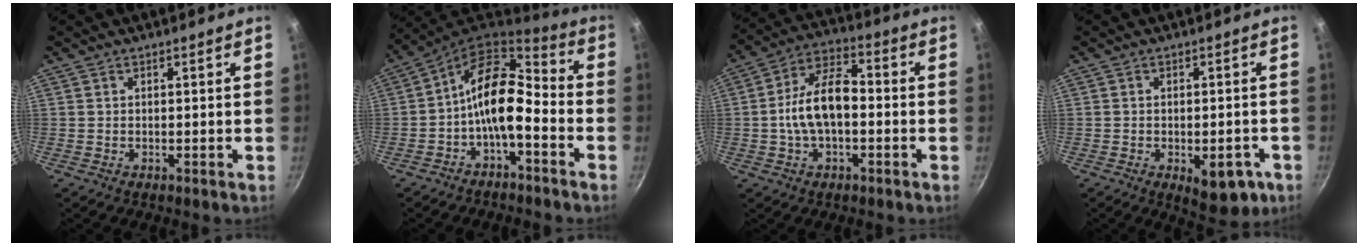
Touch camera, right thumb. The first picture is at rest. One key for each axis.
{"total": 12.1, "fx": -3.7, "fy": 6.2, "fz": 9.7, "tx": -0.157, "ty": 0.062, "tz": -0.078}
{"total": 12.0, "fx": -1.4, "fy": 6.6, "fz": 9.9, "tx": -0.161, "ty": 0.042, "tz": -0.036}
{"total": 8.6, "fx": -3.3, "fy": 4.3, "fz": 6.7, "tx": -0.051, "ty": 0.012, "tz": -0.033}